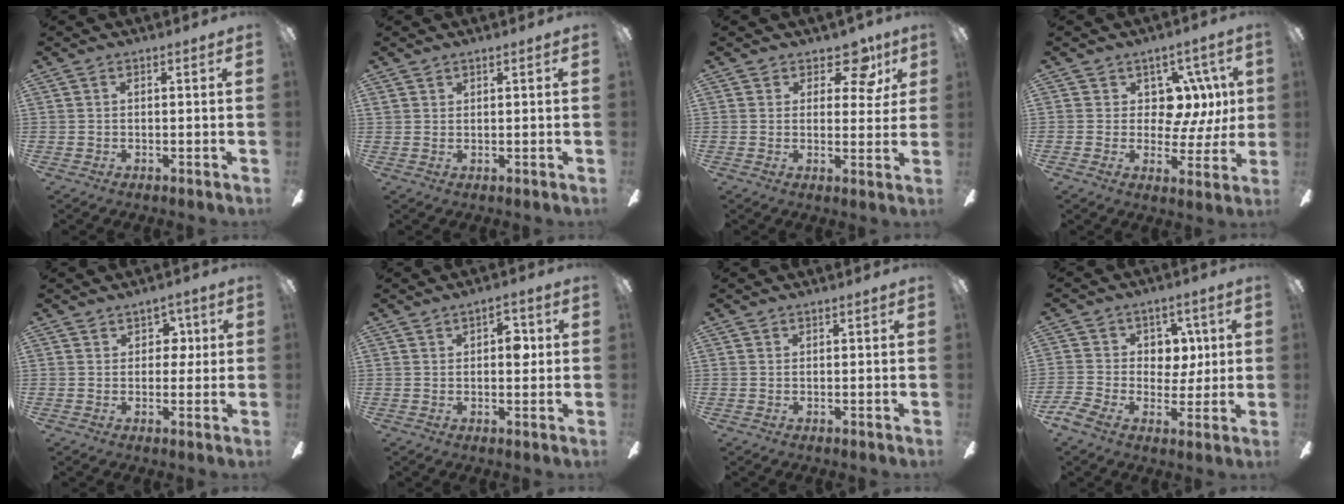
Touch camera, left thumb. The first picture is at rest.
{"total": 0.7, "force": [0.7, 0.0, 0.3], "torque": [-0.007, -0.002, 0.013]}
{"total": 8.0, "force": [4.9, 4.5, 4.5], "torque": [-0.050, -0.025, 0.082]}
{"total": 10.4, "force": [3.8, 7.7, 5.8], "torque": [-0.077, -0.020, 0.076]}
{"total": 4.4, "force": [1.7, 3.1, 2.6], "torque": [-0.022, -0.004, 0.026]}
{"total": 5.0, "force": [1.3, 2.5, 4.2], "torque": [-0.051, -0.002, 0.014]}
{"total": 0.0}
{"total": 8.5, "force": [0.4, 7.4, 4.1], "torque": [-0.075, 0.010, 0.012]}